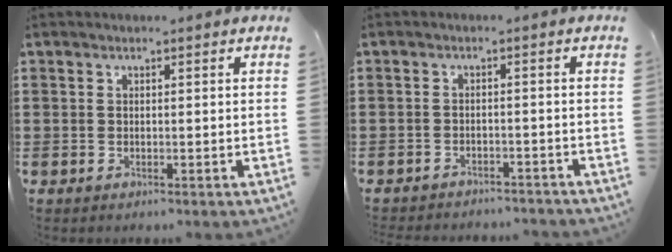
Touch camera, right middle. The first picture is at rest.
{"total": 2.2, "force": [-2.2, 0.2, 0.0], "torque": [-0.007, 0.000, -0.047]}